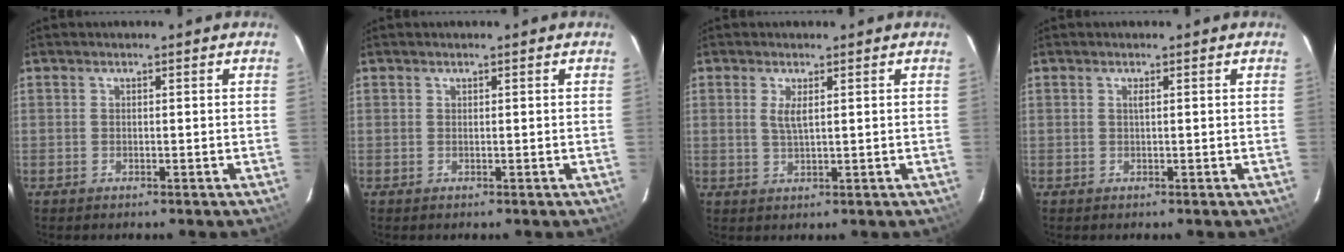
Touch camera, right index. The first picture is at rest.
{"total": 0.0}
{"total": 2.7, "force": [0.8, 0.6, 2.5], "torque": [-0.050, -0.004, 0.014]}
{"total": 0.6, "force": [0.2, -0.1, 0.5], "torque": [-0.011, 0.001, 0.002]}